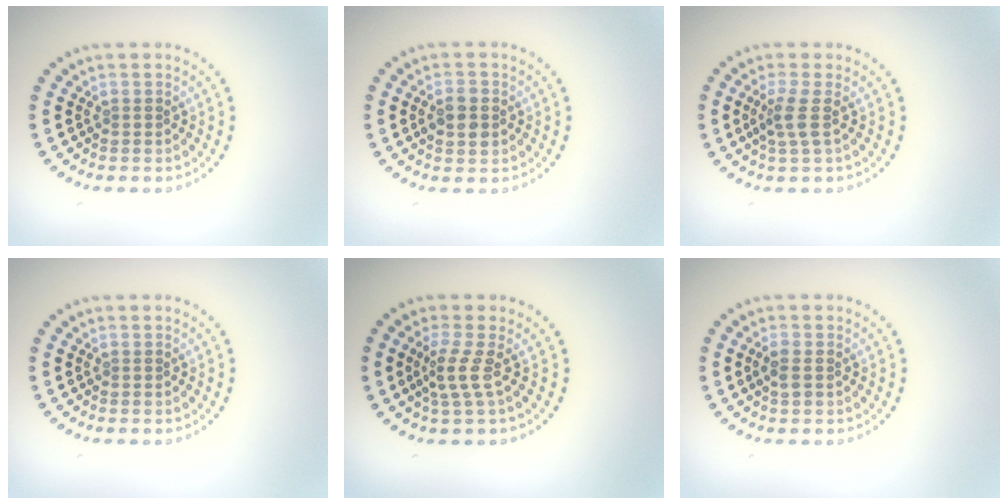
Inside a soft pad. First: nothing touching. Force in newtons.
{"total": 2.8, "press": 2.8, "slide": 0.1}
{"total": 2.0, "press": 1.5, "slide": 1.3}
{"total": 0.0}
{"total": 2.3, "press": 1.6, "slide": 1.6}
{"total": 1.4, "press": 1.4, "slide": 0.3}